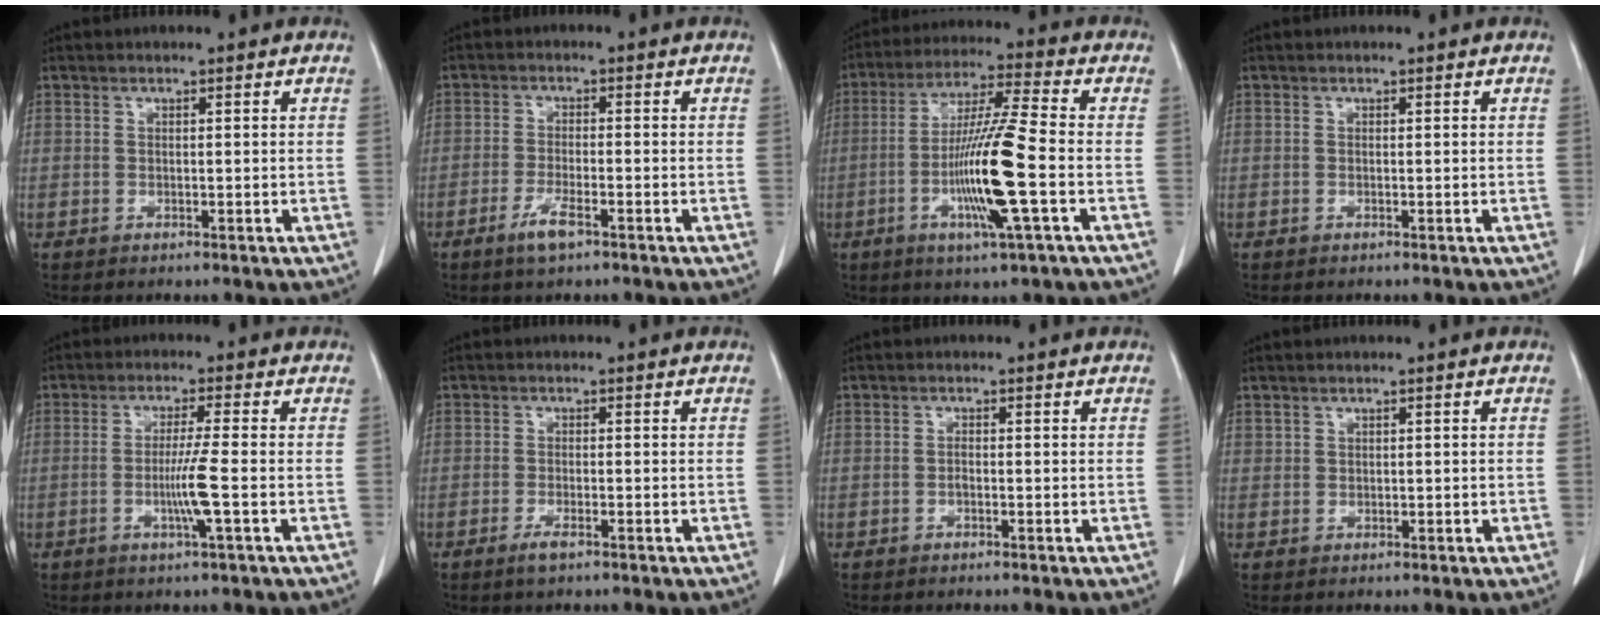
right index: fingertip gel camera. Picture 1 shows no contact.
{"total": 3.6, "force": [-2.2, 0.6, 2.8], "torque": [-0.057, -0.003, -0.040]}
{"total": 13.3, "force": [-3.3, -0.5, 12.9], "torque": [-0.252, -0.011, -0.067]}
{"total": 0.0}
{"total": 5.3, "force": [-1.3, -0.8, 5.1], "torque": [-0.095, -0.011, -0.026]}
{"total": 1.8, "force": [-1.2, 0.4, 1.4], "torque": [-0.027, -0.001, -0.020]}
{"total": 0.6, "force": [-0.3, 0.2, 0.5], "torque": [-0.011, 0.001, -0.006]}
{"total": 0.8, "force": [0.4, 0.6, 0.2], "torque": [-0.001, 0.002, 0.010]}